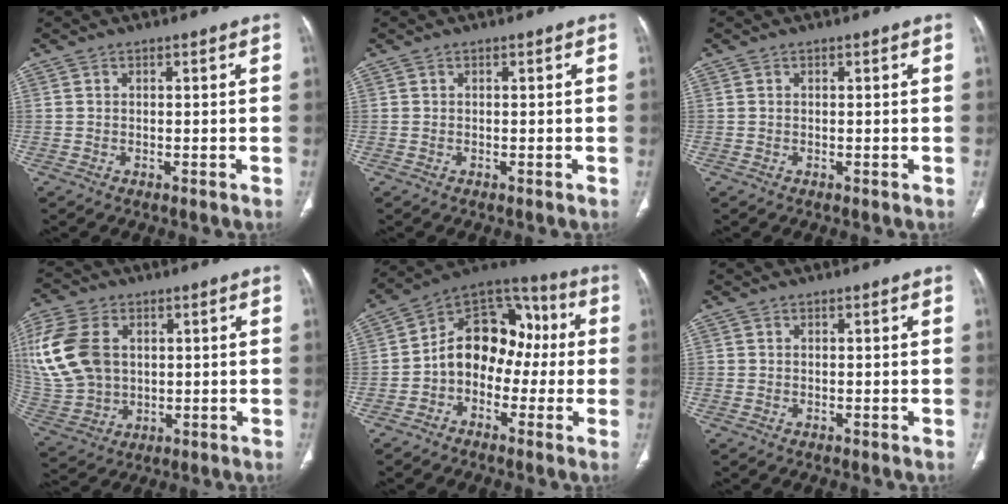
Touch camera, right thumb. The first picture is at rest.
{"total": 0.0}
{"total": 0.0}
{"total": 18.5, "force": [3.9, 13.2, 12.3], "torque": [-0.285, -0.003, 0.087]}
{"total": 14.2, "force": [-1.5, 10.6, 9.3], "torque": [-0.098, 0.052, -0.043]}
{"total": 0.0}